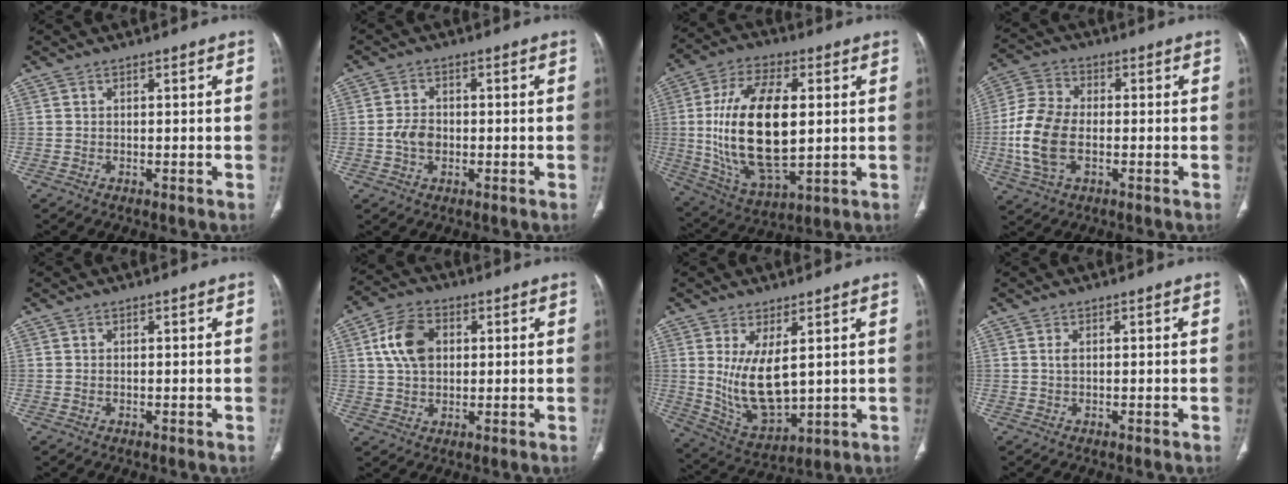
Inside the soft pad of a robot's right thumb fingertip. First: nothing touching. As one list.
[{"total": 4.1, "force": [-0.7, 3.0, 2.7], "torque": [-0.048, 0.008, -0.017]}, {"total": 22.0, "force": [1.3, 10.6, 19.2], "torque": [-0.365, -0.009, 0.032]}, {"total": 12.2, "force": [-2.0, 7.4, 9.5], "torque": [-0.207, 0.011, -0.041]}, {"total": 0.0}, {"total": 9.2, "force": [2.1, 6.4, 6.3], "torque": [-0.106, 0.005, 0.035]}, {"total": 11.3, "force": [2.2, 5.2, 9.8], "torque": [-0.170, -0.028, 0.064]}, {"total": 0.7, "force": [0.1, 0.3, 0.7], "torque": [-0.019, 0.000, 0.003]}]